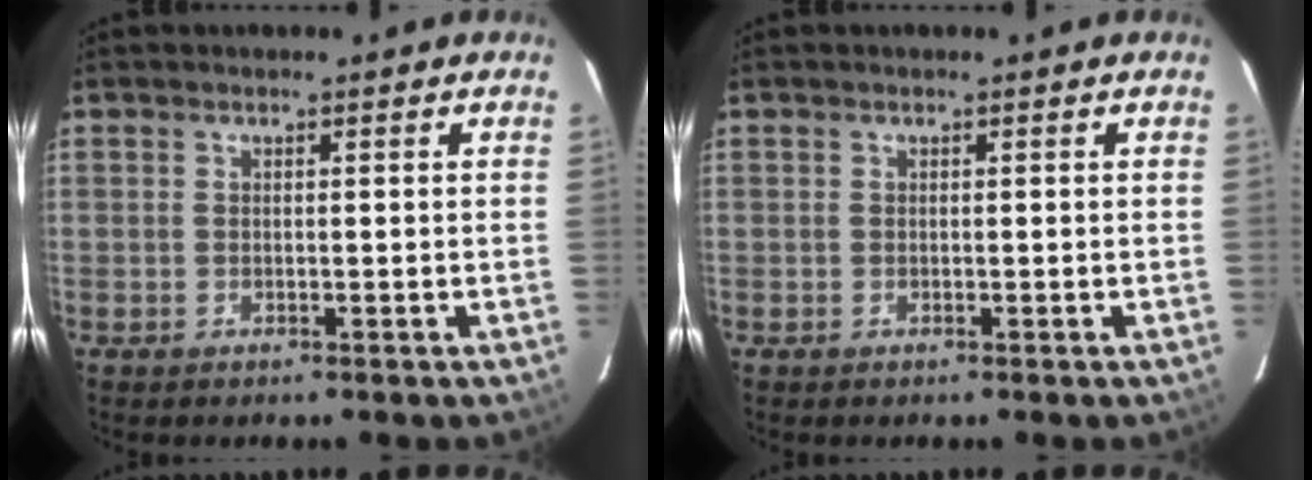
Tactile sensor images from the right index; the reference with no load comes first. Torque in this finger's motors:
{"motor_torque": [0.00, 0.00, 0.00, 0.00]}